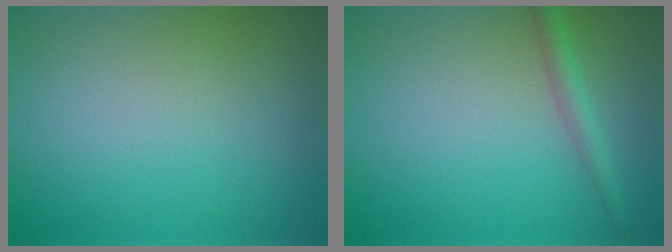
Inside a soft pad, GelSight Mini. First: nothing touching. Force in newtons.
{"total": 2.1, "press": 2.1, "slide": 0.1}